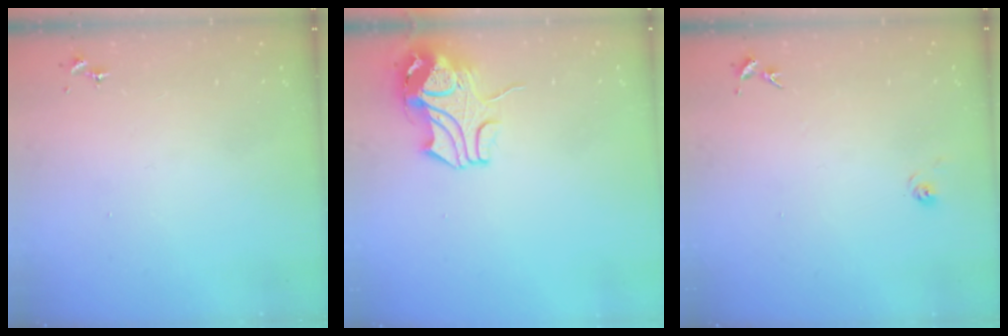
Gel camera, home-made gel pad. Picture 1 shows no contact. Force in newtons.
{"total": 10.5, "press": 10.4, "slide": 1.1}
{"total": 5.8, "press": 5.8, "slide": 0.5}